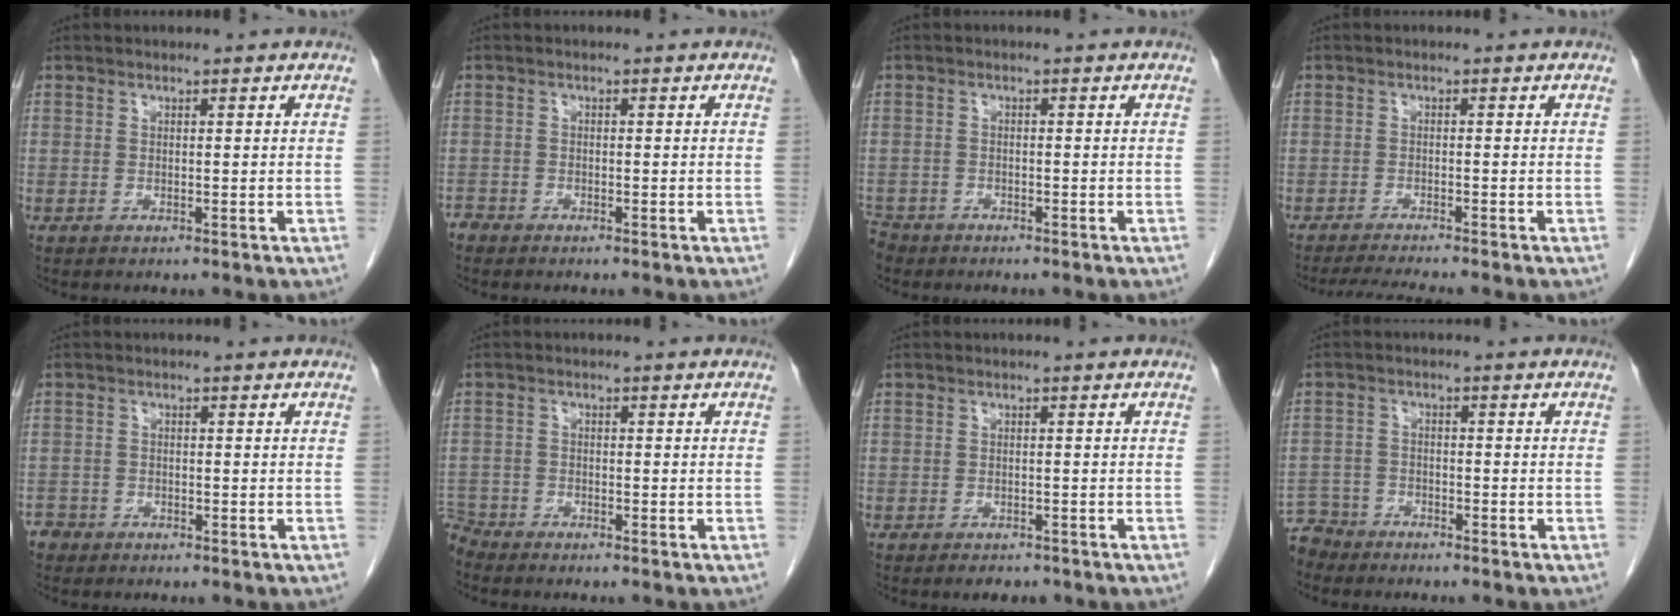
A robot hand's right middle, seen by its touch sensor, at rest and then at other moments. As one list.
[{"total": 1.4, "force": [-1.3, 0.5, -0.1], "torque": [0.003, 0.000, -0.023]}, {"total": 3.5, "force": [-3.0, 1.8, 0.1], "torque": [-0.001, -0.003, -0.058]}, {"total": 4.8, "force": [-4.3, -0.9, 1.9], "torque": [-0.031, -0.018, -0.073]}, {"total": 2.1, "force": [-1.7, 1.2, -0.2], "torque": [0.001, 0.005, -0.033]}, {"total": 3.3, "force": [-3.2, 0.5, -0.4], "torque": [0.014, -0.009, -0.060]}, {"total": 2.2, "force": [-1.8, 1.0, 0.7], "torque": [-0.012, 0.000, -0.020]}, {"total": 5.0, "force": [-4.6, 1.7, -0.8], "torque": [0.018, -0.006, -0.091]}]